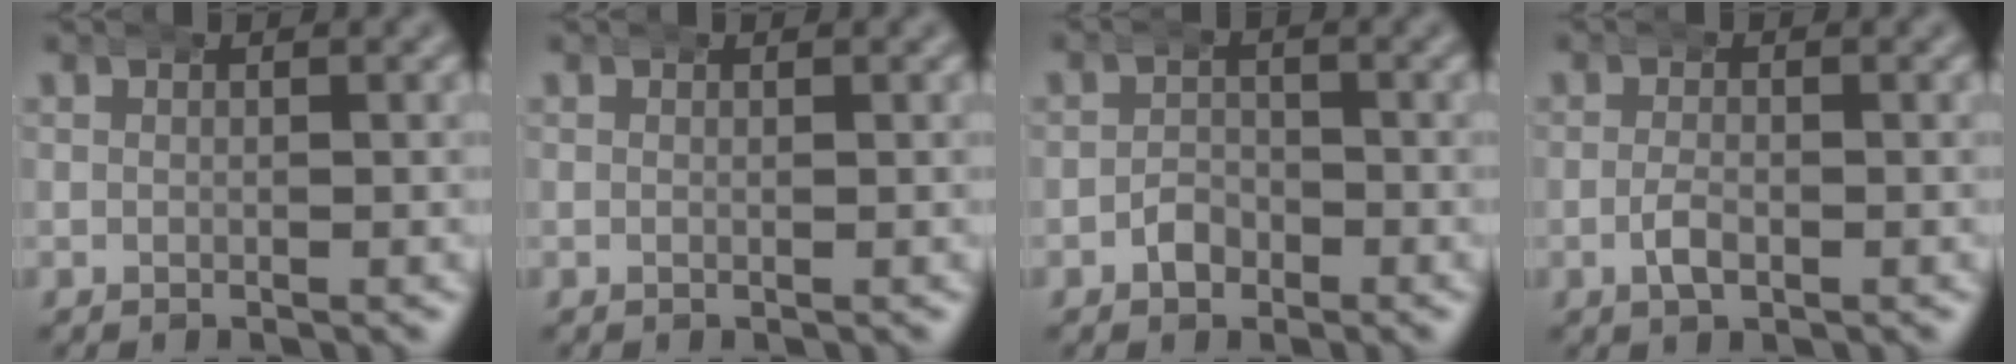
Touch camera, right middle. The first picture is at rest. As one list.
[{"total": 0.0}, {"total": 1.5, "force": [-0.9, 1.2, 0.2], "torque": [-0.004, 0.002, -0.024]}, {"total": 1.4, "force": [-0.6, 0.7, 1.1], "torque": [-0.024, -0.006, -0.014]}]